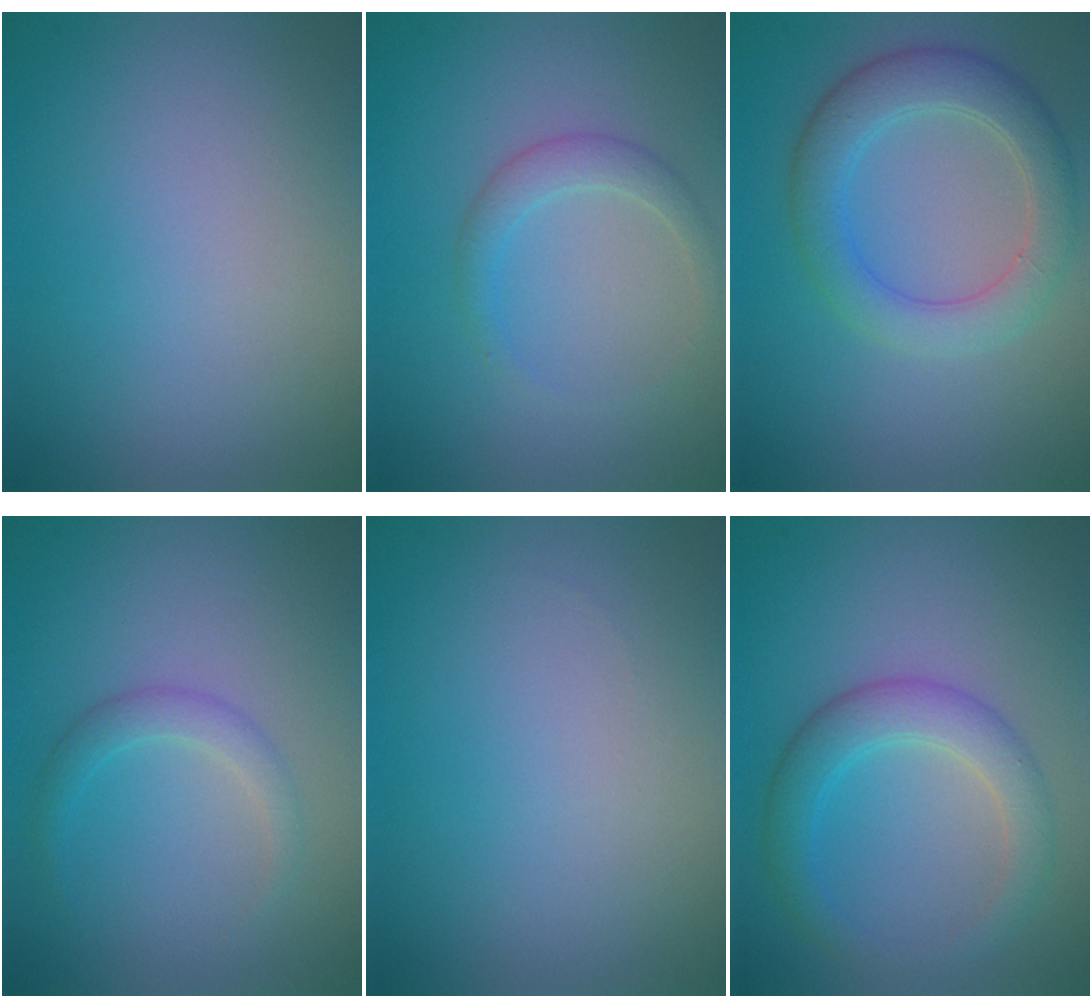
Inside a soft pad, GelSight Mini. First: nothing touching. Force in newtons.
{"total": 1.9, "press": 1.9, "slide": 0.1}
{"total": 4.6, "press": 4.6, "slide": 0.2}
{"total": 1.7, "press": 1.7, "slide": 0.1}
{"total": 0.0}
{"total": 3.8, "press": 3.8, "slide": 0.1}